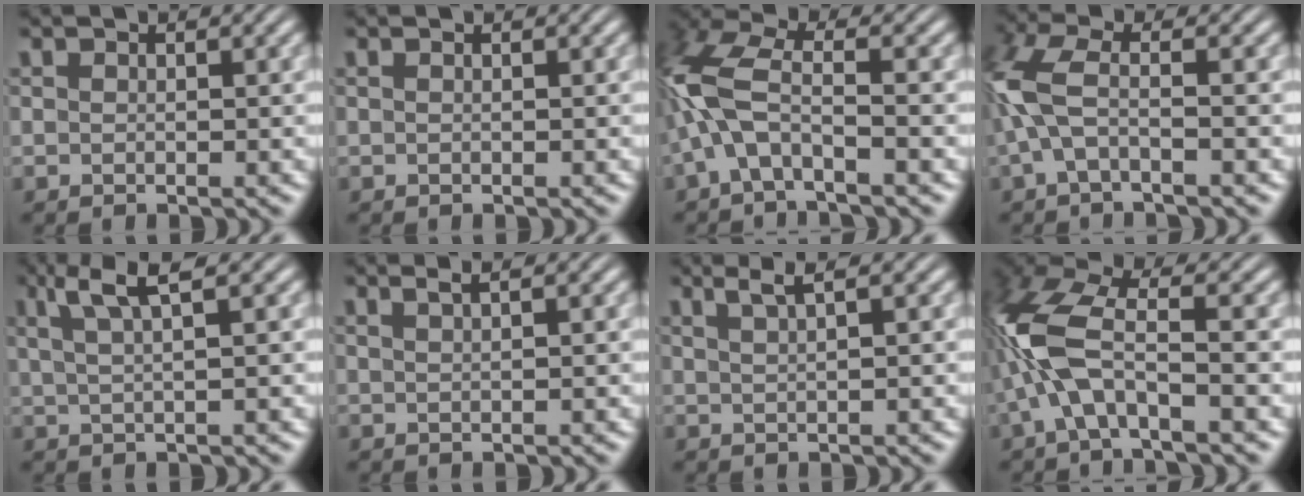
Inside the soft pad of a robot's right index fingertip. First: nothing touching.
{"total": 0.0}
{"total": 5.6, "force": [0.2, 3.3, 4.5], "torque": [-0.128, -0.012, 0.008]}
{"total": 4.5, "force": [-0.3, 2.5, 3.7], "torque": [-0.109, -0.008, 0.001]}
{"total": 4.4, "force": [2.7, 0.8, 3.4], "torque": [-0.056, 0.012, 0.043]}
{"total": 1.6, "force": [1.0, 0.1, 1.3], "torque": [-0.011, 0.007, 0.017]}
{"total": 2.8, "force": [1.9, 0.3, 2.0], "torque": [-0.020, 0.011, 0.032]}
{"total": 7.5, "force": [0.5, 4.2, 6.2], "torque": [-0.164, -0.009, 0.014]}